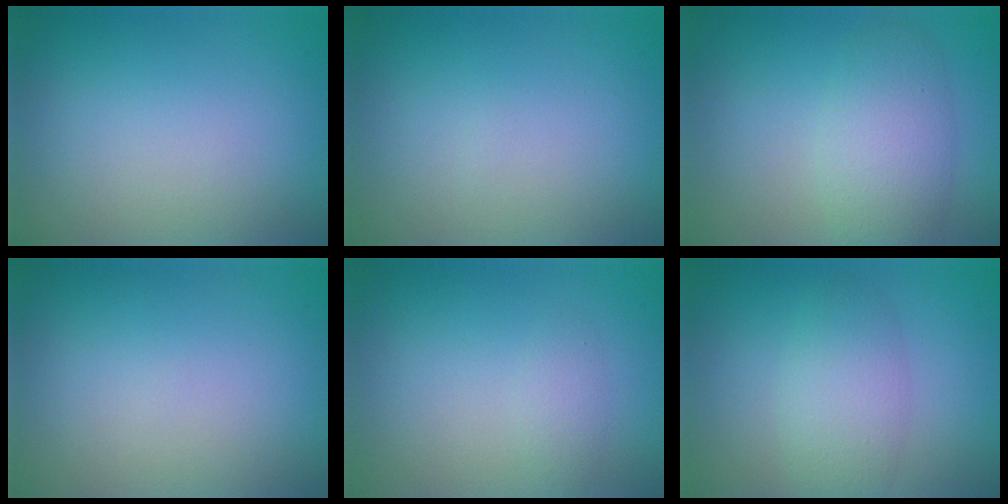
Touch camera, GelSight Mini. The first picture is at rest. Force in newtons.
{"total": 0.0}
{"total": 4.5, "press": 4.5, "slide": 0.2}
{"total": 0.0}
{"total": 1.1, "press": 1.1, "slide": 0.1}
{"total": 3.9, "press": 3.9, "slide": 0.1}